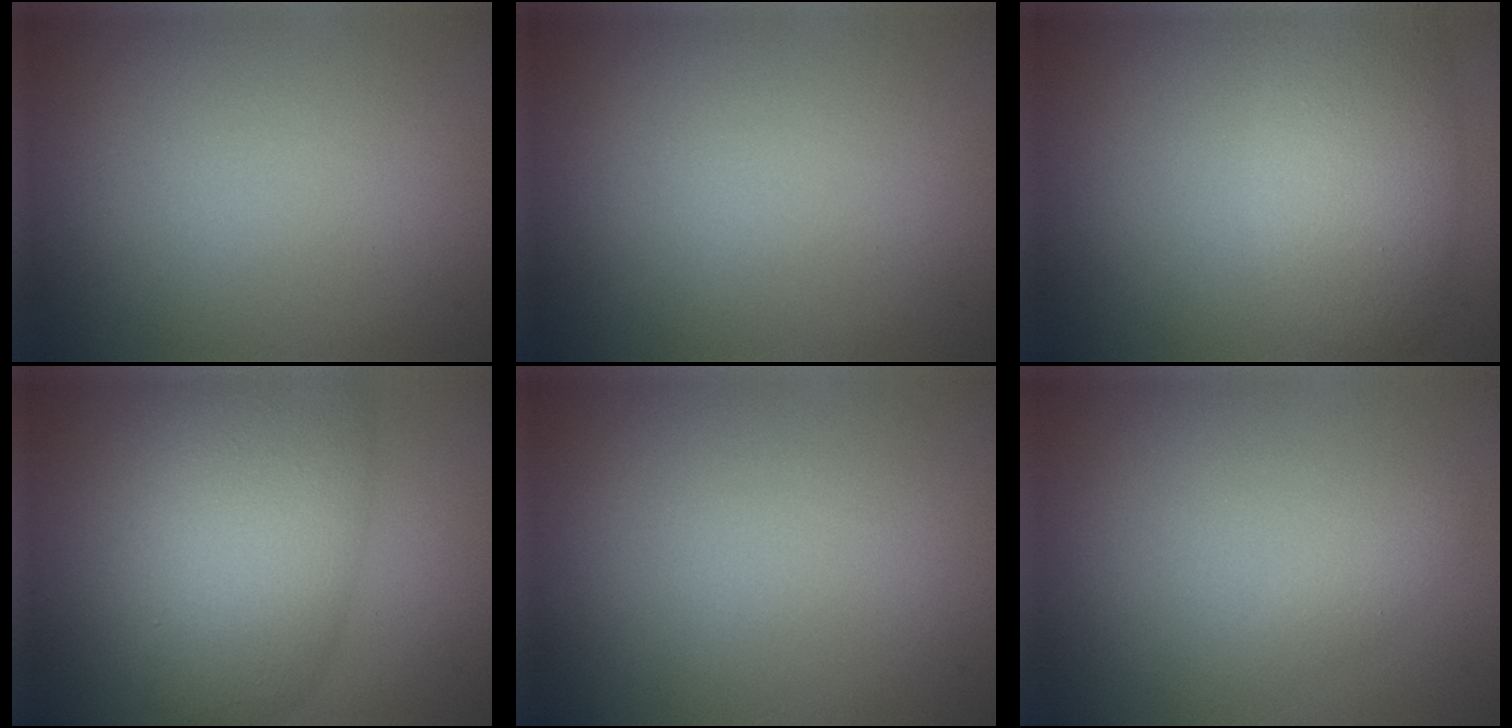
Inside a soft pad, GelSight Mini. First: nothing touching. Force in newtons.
{"total": 0.0}
{"total": 5.9, "press": 5.9, "slide": 0.0}
{"total": 8.6, "press": 8.6, "slide": 0.3}
{"total": 0.0}
{"total": 0.9, "press": 0.9, "slide": 0.0}